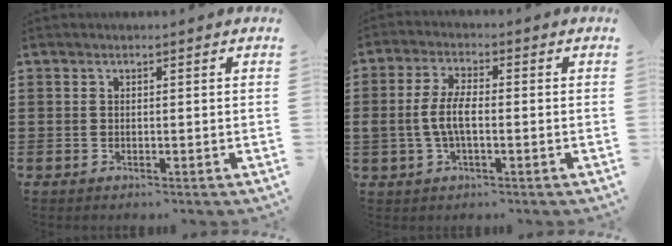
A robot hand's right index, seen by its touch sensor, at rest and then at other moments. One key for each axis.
{"total": 5.3, "fx": -0.7, "fy": 2.2, "fz": 4.8, "tx": -0.113, "ty": -0.002, "tz": -0.022}